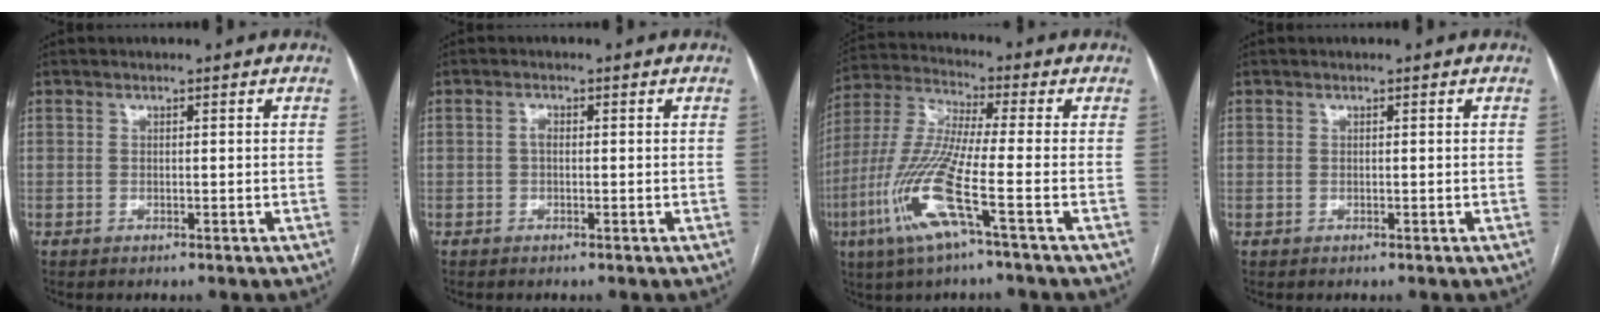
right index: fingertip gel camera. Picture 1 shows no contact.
{"total": 1.1, "force": [-0.1, 0.6, 0.9], "torque": [-0.016, 0.003, -0.004]}
{"total": 13.5, "force": [-5.2, 0.0, 12.4], "torque": [-0.274, -0.015, -0.112]}
{"total": 0.0}